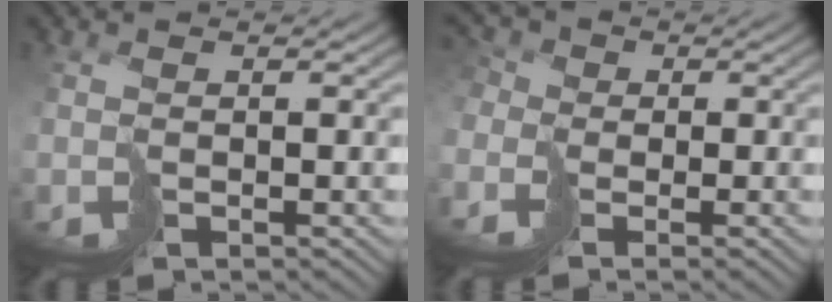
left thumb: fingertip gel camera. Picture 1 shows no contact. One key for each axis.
{"total": 5.0, "fx": -1.1, "fy": 4.2, "fz": 2.5, "tx": -0.082, "ty": 0.009, "tz": -0.029}